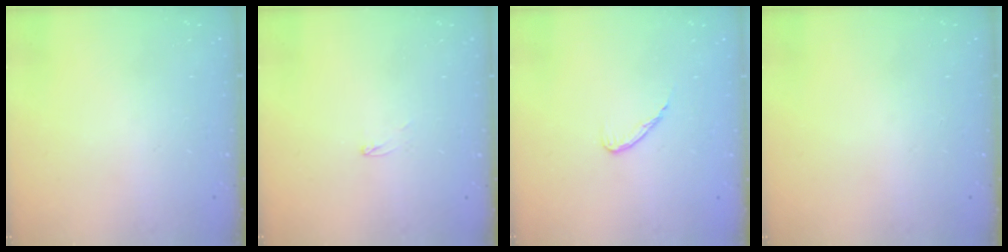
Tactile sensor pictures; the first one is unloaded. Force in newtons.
{"total": 2.6, "press": 2.6, "slide": 0.2}
{"total": 6.0, "press": 5.9, "slide": 0.6}
{"total": 0.0}